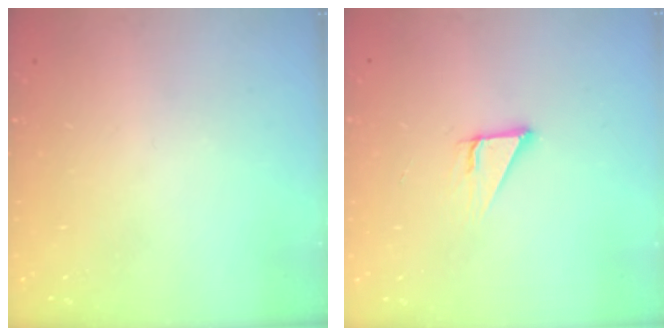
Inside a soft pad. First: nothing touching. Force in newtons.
{"total": 3.6, "press": 3.6, "slide": 0.1}